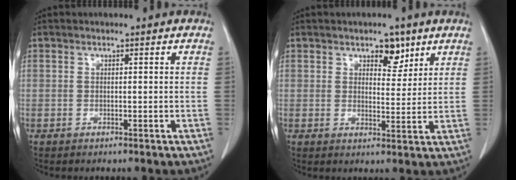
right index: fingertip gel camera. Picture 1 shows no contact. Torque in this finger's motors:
{"motor_torque": [0.03, 0.14, 0.05, 0.00]}